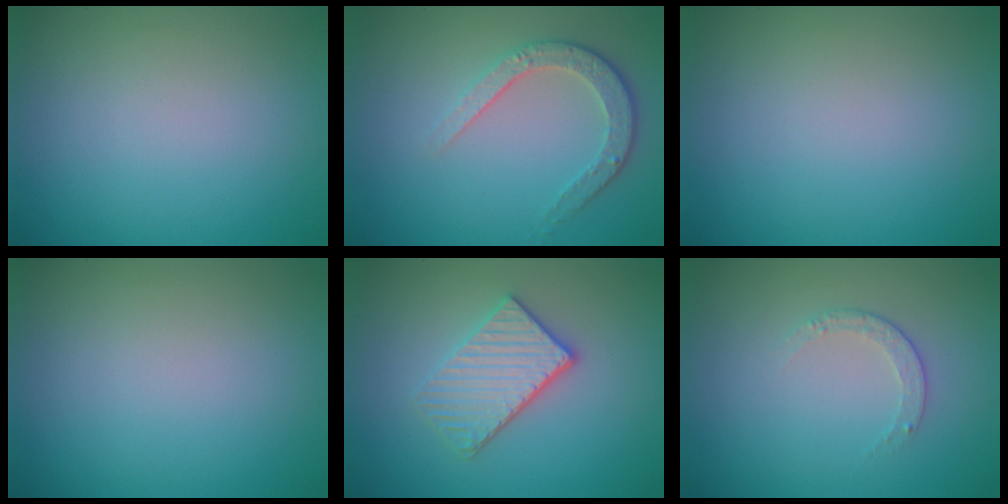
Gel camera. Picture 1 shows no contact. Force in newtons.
{"total": 3.4, "press": 2.7, "slide": 2.1}
{"total": 0.0}
{"total": 0.0}
{"total": 3.8, "press": 3.2, "slide": 2.0}
{"total": 1.2, "press": 0.9, "slide": 0.9}